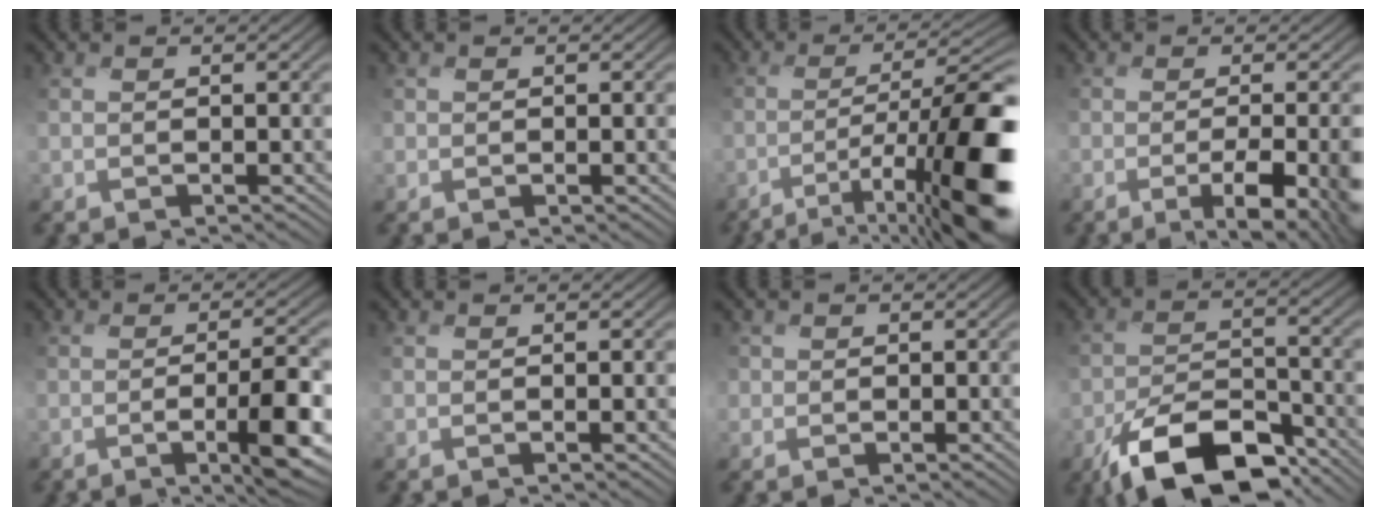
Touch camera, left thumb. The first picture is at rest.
{"total": 0.9, "force": [0.0, 0.5, 0.7], "torque": [-0.016, -0.004, 0.003]}
{"total": 16.5, "force": [-7.0, 4.5, 14.2], "torque": [-0.211, -0.010, -0.104]}
{"total": 8.9, "force": [-2.9, 2.9, 7.9], "torque": [-0.090, -0.007, -0.031]}
{"total": 7.4, "force": [-2.0, 1.6, 6.9], "torque": [-0.105, -0.008, -0.035]}
{"total": 1.6, "force": [-0.1, 0.2, 1.6], "torque": [-0.028, 0.000, -0.005]}
{"total": 1.7, "force": [0.3, 1.6, 0.6], "torque": [-0.014, -0.006, 0.002]}
{"total": 12.4, "force": [-8.2, 5.4, 7.5], "torque": [-0.136, -0.009, -0.149]}